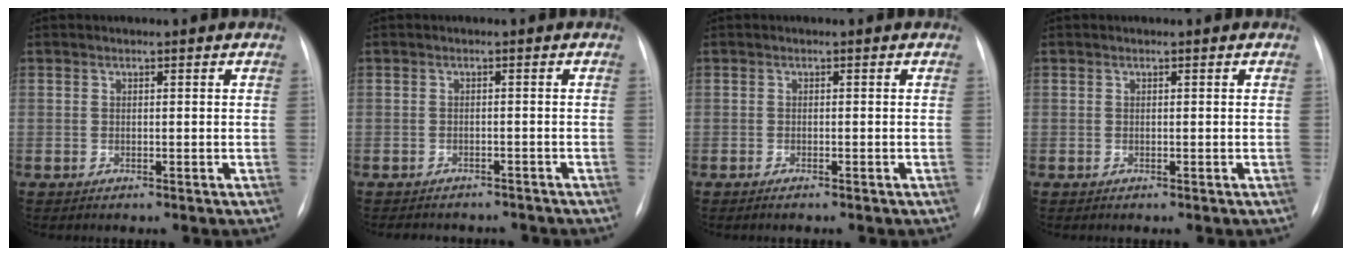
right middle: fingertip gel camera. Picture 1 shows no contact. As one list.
[{"total": 7.2, "force": [-6.6, 2.6, 1.6], "torque": [-0.021, 0.004, -0.075]}, {"total": 1.2, "force": [-0.9, 0.2, 0.8], "torque": [-0.015, -0.003, -0.009]}, {"total": 0.0}]